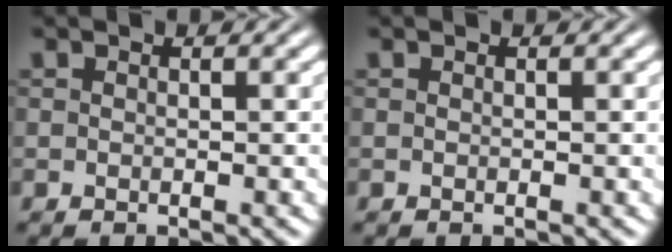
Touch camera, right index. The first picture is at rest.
{"total": 0.0}